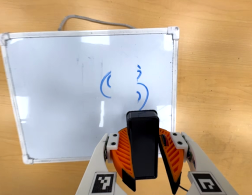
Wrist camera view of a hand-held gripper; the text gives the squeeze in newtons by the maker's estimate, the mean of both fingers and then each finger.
{"total": 9.3, "left": 9.6, "right": 9.0}